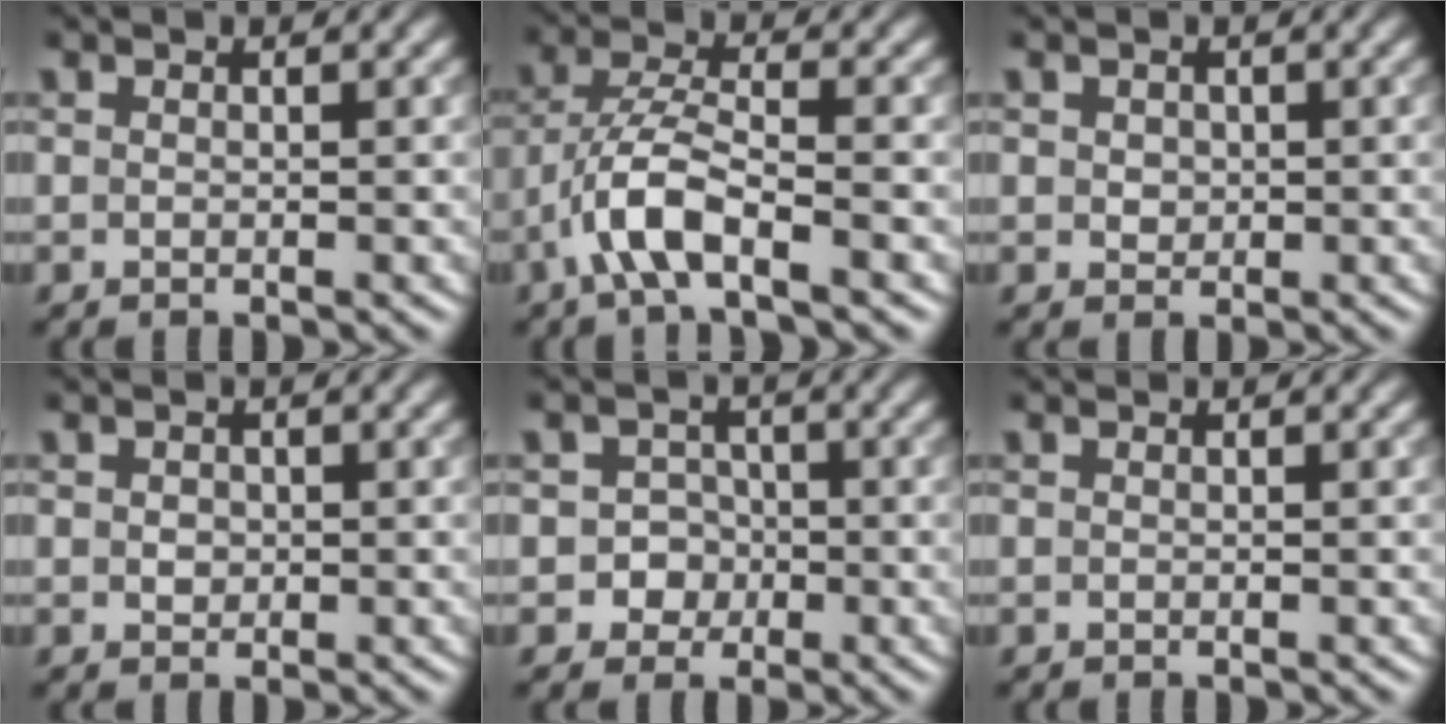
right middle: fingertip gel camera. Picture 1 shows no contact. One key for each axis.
{"total": 5.1, "fx": -2.6, "fy": 1.5, "fz": 4.2, "tx": -0.086, "ty": 0.006, "tz": -0.058}
{"total": 1.1, "fx": 0.2, "fy": 1.0, "fz": 0.5, "tx": -0.008, "ty": -0.002, "tz": 0.006}
{"total": 1.1, "fx": 0.1, "fy": 0.9, "fz": 0.5, "tx": -0.008, "ty": -0.002, "tz": 0.002}
{"total": 3.0, "fx": -0.9, "fy": 2.8, "fz": 0.5, "tx": 0.022, "ty": 0.006, "tz": -0.029}
{"total": 0.0}